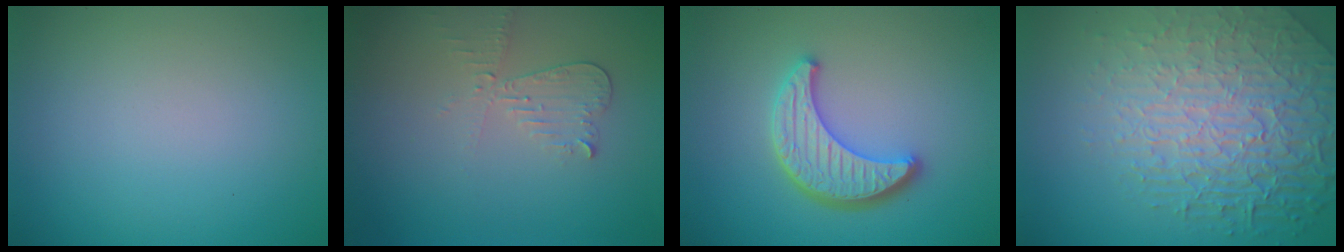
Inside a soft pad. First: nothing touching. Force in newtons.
{"total": 2.1, "press": 2.1, "slide": 0.1}
{"total": 4.3, "press": 3.9, "slide": 2.0}
{"total": 8.6, "press": 5.8, "slide": 6.3}